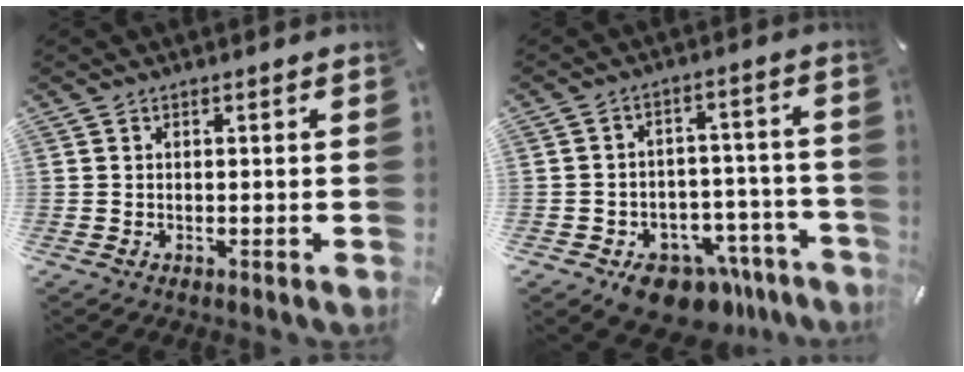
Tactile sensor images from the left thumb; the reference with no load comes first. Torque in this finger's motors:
{"motor_torque": [0.08, 2.31, 0.45, 0.37, 0.05]}